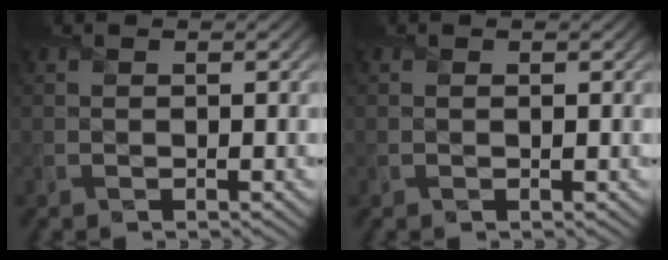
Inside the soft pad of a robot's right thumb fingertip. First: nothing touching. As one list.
[{"total": 0.0}]